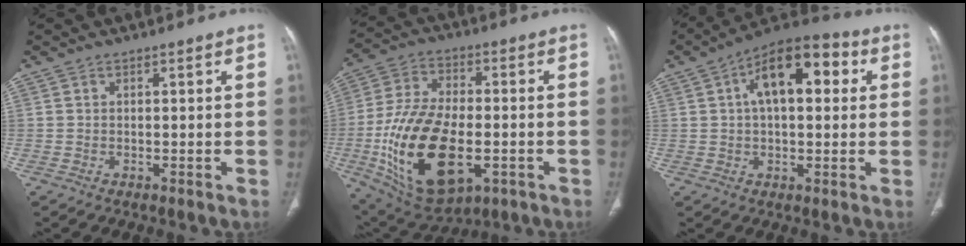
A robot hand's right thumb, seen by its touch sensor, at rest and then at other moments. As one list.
[{"total": 23.1, "force": [-5.4, 12.6, 18.6], "torque": [-0.349, 0.006, -0.074]}, {"total": 15.0, "force": [3.8, 7.6, 12.3], "torque": [-0.165, 0.026, 0.052]}]